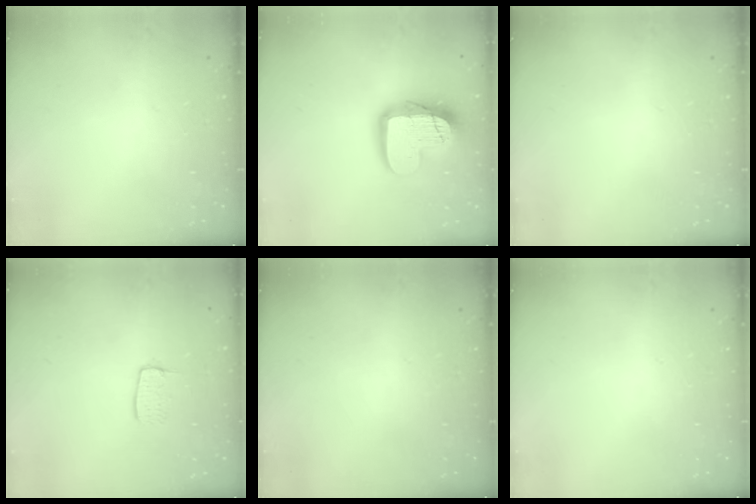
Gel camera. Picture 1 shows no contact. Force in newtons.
{"total": 17.3, "press": 17.3, "slide": 1.7}
{"total": 0.0}
{"total": 5.6, "press": 5.6, "slide": 0.2}
{"total": 0.0}
{"total": 0.0}